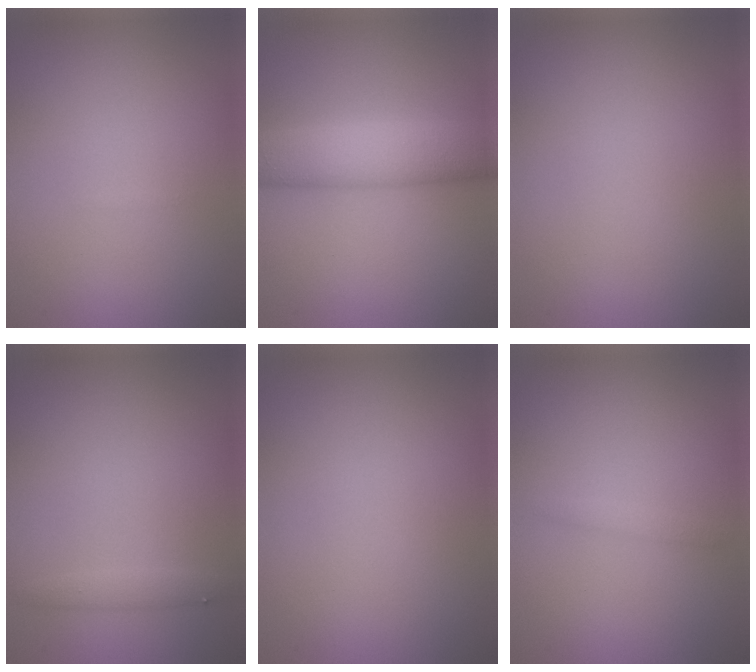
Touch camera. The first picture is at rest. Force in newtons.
{"total": 6.2, "press": 6.2, "slide": 0.3}
{"total": 0.0}
{"total": 1.1, "press": 1.1, "slide": 0.1}
{"total": 0.0}
{"total": 0.8, "press": 0.8, "slide": 0.0}